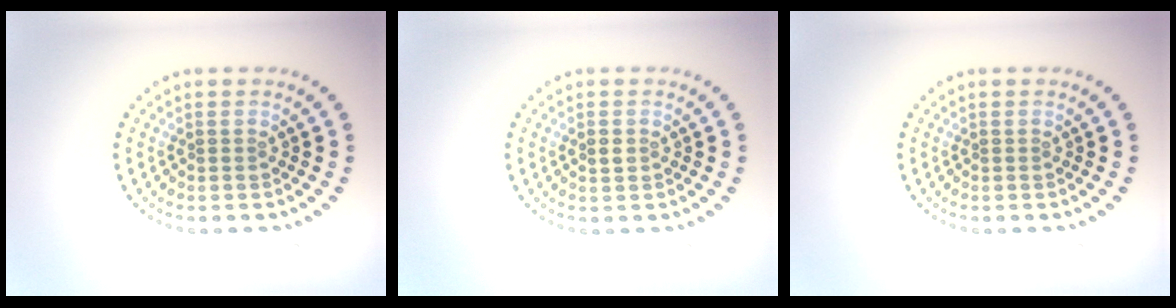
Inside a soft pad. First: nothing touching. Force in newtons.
{"total": 1.0, "press": 1.0, "slide": 0.1}
{"total": 0.0}